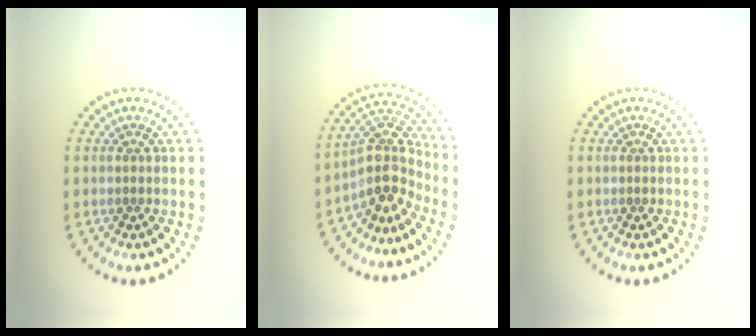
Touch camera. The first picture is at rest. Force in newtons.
{"total": 4.1, "press": 3.2, "slide": 2.6}
{"total": 0.0}